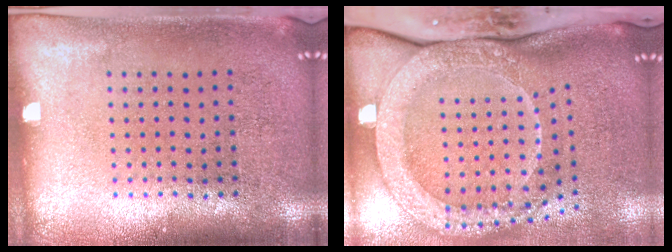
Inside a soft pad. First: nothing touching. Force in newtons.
{"total": 3.1, "press": 2.3, "slide": 2.0}